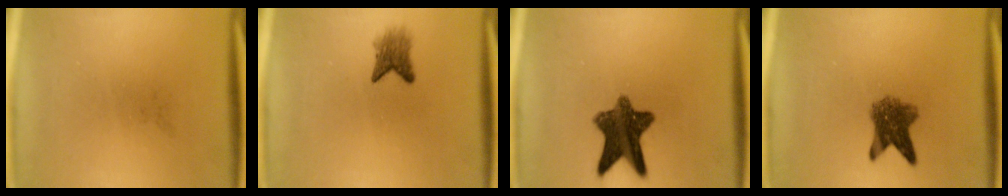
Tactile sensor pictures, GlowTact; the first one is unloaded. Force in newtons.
{"total": 2.9}
{"total": 10.0}
{"total": 5.7}